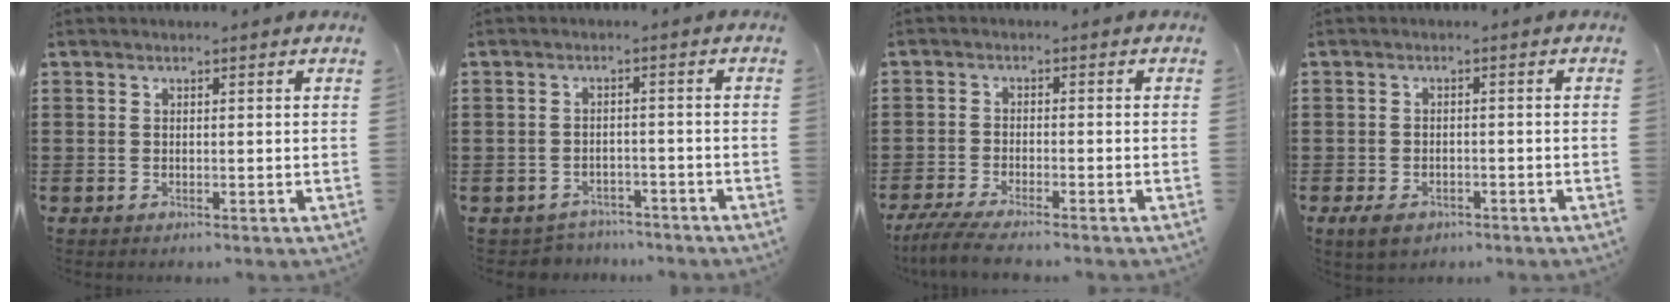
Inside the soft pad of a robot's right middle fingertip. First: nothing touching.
{"total": 2.7, "force": [-2.6, 0.6, -0.4], "torque": [-0.004, -0.001, -0.058]}
{"total": 4.2, "force": [-3.8, 0.1, 1.8], "torque": [-0.052, -0.016, -0.077]}
{"total": 2.3, "force": [-1.6, 1.3, 1.0], "torque": [-0.022, 0.001, -0.031]}